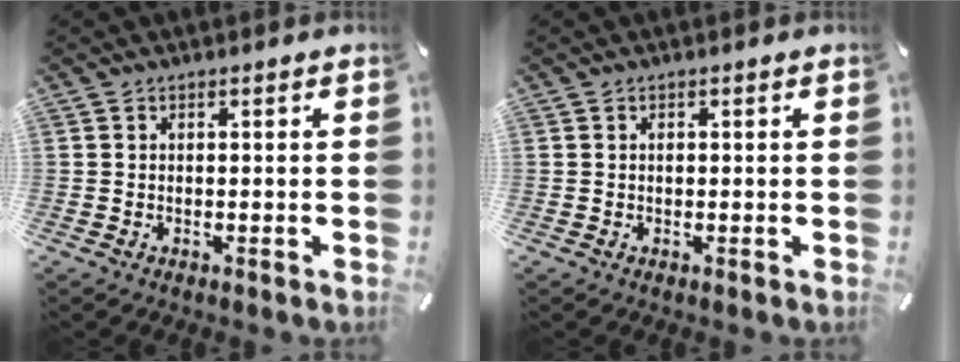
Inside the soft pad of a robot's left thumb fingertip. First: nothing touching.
{"total": 0.5, "force": [0.0, 0.4, 0.4], "torque": [-0.008, -0.002, 0.001]}